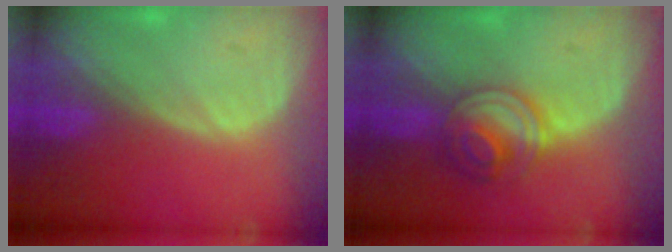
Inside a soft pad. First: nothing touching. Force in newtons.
{"total": 6.1, "press": 5.4, "slide": 2.8}